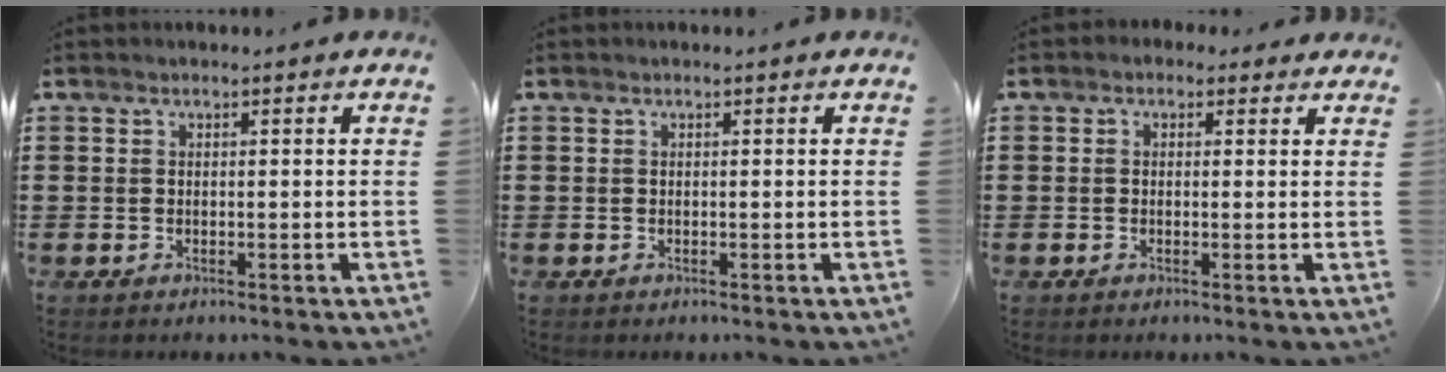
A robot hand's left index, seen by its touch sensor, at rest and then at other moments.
{"total": 0.0}
{"total": 1.1, "force": [0.3, 1.0, 0.4], "torque": [-0.012, 0.007, 0.004]}